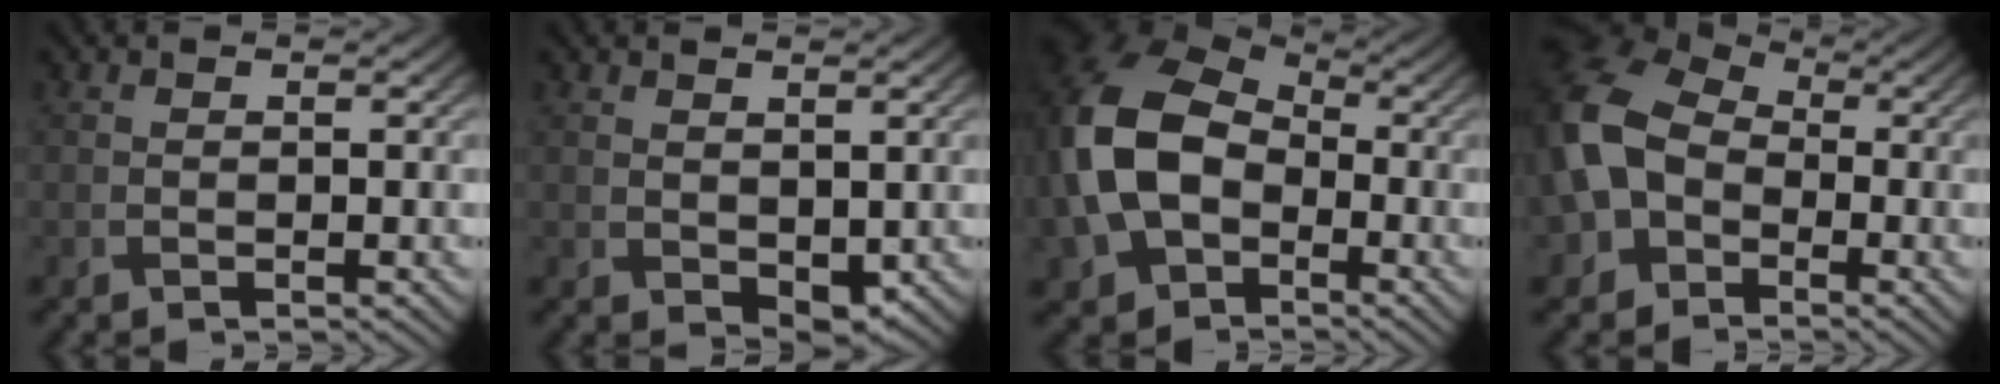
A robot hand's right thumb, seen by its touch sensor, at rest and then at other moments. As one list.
[{"total": 2.5, "force": [0.6, 1.6, 1.9], "torque": [-0.037, -0.009, 0.018]}, {"total": 14.9, "force": [-2.4, 10.7, 10.1], "torque": [-0.259, -0.020, -0.049]}, {"total": 12.4, "force": [-2.4, 9.5, 7.6], "torque": [-0.198, -0.021, -0.052]}]